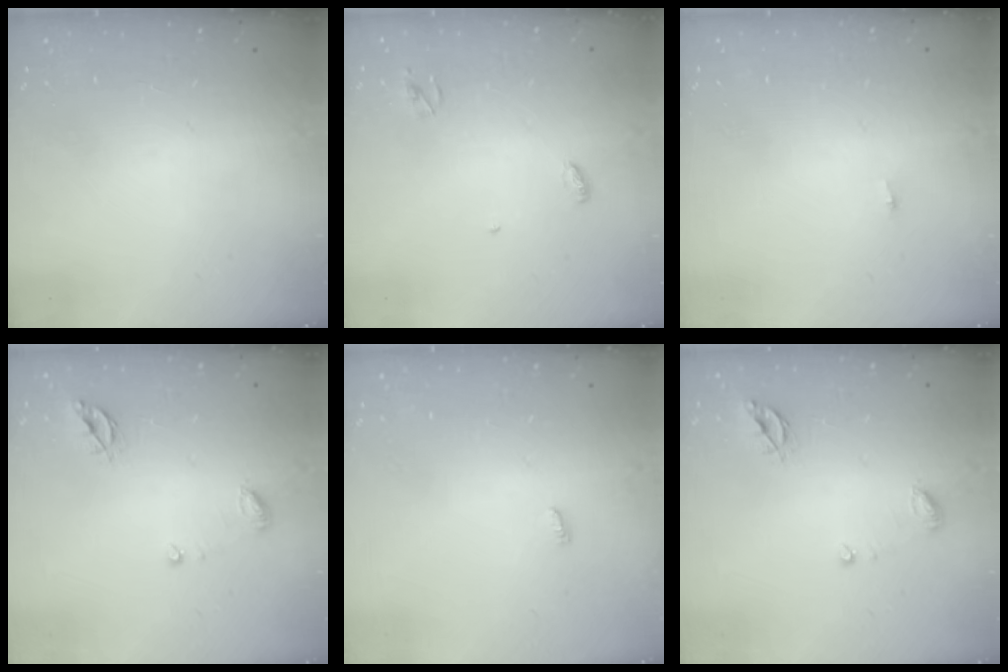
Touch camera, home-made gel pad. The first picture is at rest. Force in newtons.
{"total": 3.4, "press": 3.4, "slide": 0.3}
{"total": 6.0, "press": 1.7, "slide": 5.8}
{"total": 6.4, "press": 6.4, "slide": 0.5}
{"total": 2.3, "press": 2.3, "slide": 0.3}
{"total": 6.4, "press": 6.4, "slide": 0.5}